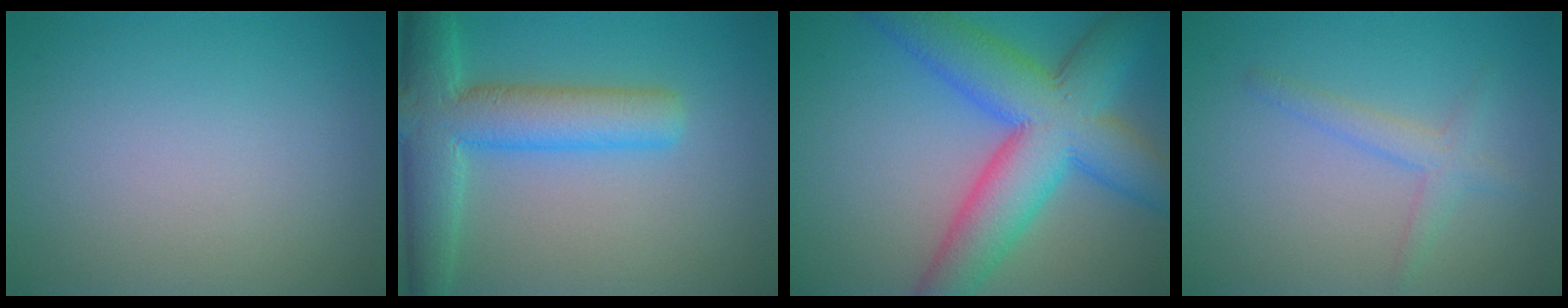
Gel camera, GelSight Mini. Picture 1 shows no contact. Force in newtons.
{"total": 7.5, "press": 7.5, "slide": 0.2}
{"total": 11.0, "press": 11.0, "slide": 0.4}
{"total": 2.0, "press": 2.0, "slide": 0.1}